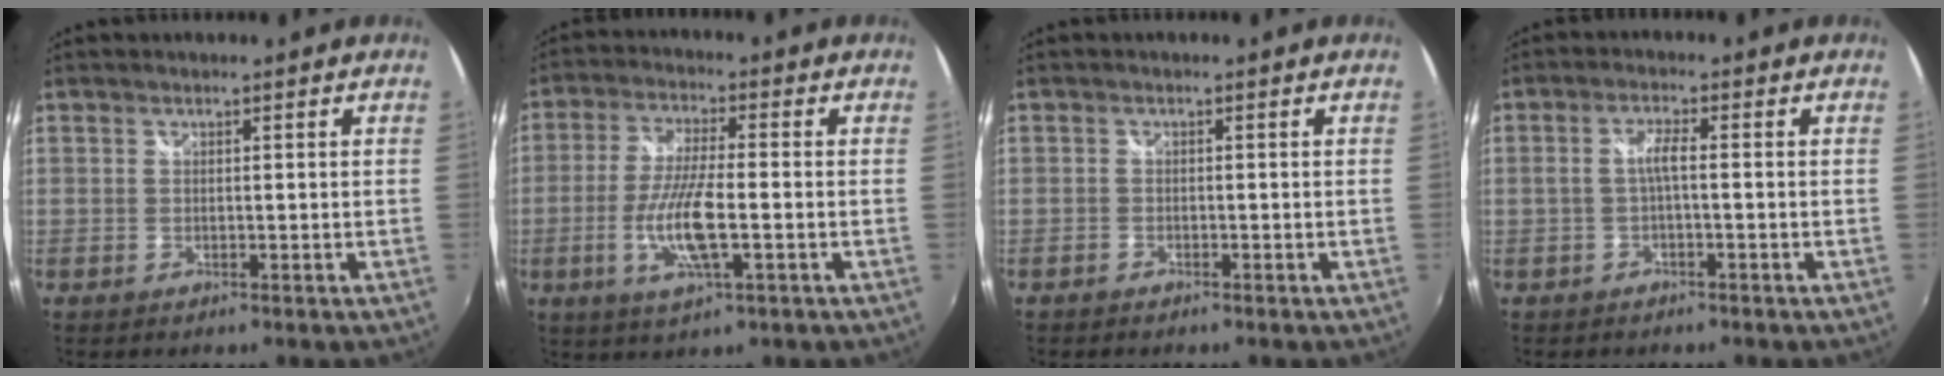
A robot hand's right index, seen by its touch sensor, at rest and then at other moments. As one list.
[{"total": 10.0, "force": [-2.5, 2.1, 9.5], "torque": [-0.191, -0.010, -0.050]}, {"total": 1.0, "force": [-0.9, 0.3, 0.2], "torque": [-0.008, 0.000, -0.017]}, {"total": 2.5, "force": [-0.5, 0.2, 2.5], "torque": [-0.050, 0.005, -0.008]}]